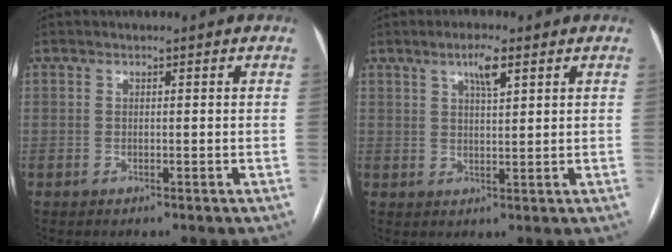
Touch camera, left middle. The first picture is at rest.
{"total": 4.1, "force": [2.2, 0.7, 3.3], "torque": [-0.061, 0.003, 0.038]}